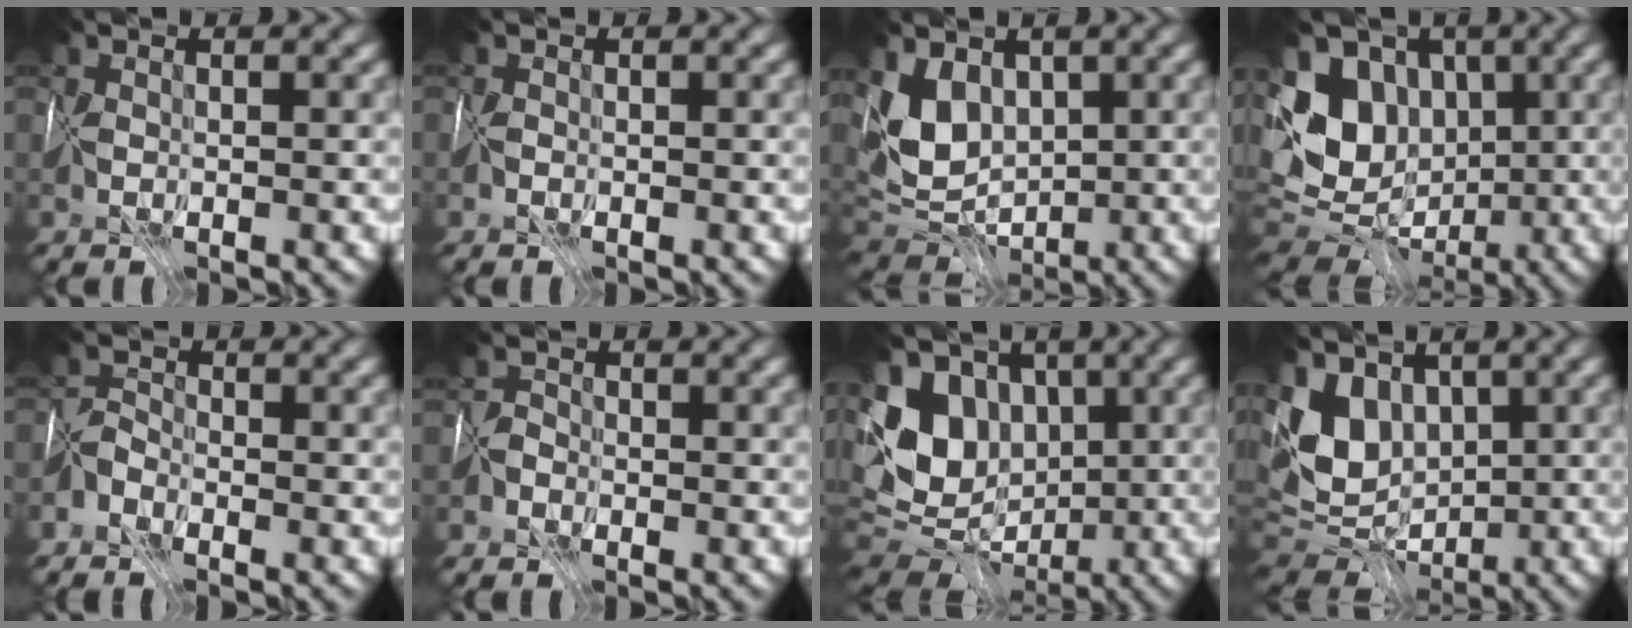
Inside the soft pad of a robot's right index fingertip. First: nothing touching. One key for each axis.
{"total": 0.7, "fx": -0.2, "fy": -0.4, "fz": -0.5, "tx": 0.005, "ty": 0.001, "tz": -0.008}
{"total": 4.0, "fx": 1.9, "fy": 2.8, "fz": 2.0, "tx": -0.049, "ty": -0.004, "tz": 0.034}
{"total": 10.3, "fx": 1.3, "fy": 8.3, "fz": 6.0, "tx": -0.119, "ty": 0.012, "tz": 0.036}
{"total": 1.4, "fx": -1.4, "fy": -0.2, "fz": -0.4, "tx": 0.003, "ty": 0.012, "tz": -0.038}
{"total": 1.2, "fx": -0.6, "fy": -0.5, "fz": -0.9, "tx": 0.014, "ty": 0.011, "tz": -0.020}
{"total": 8.9, "fx": 1.2, "fy": 7.0, "fz": 5.3, "tx": -0.109, "ty": 0.009, "tz": 0.014}
{"total": 5.7, "fx": 2.2, "fy": 4.2, "fz": 3.2, "tx": -0.075, "ty": -0.004, "tz": 0.039}